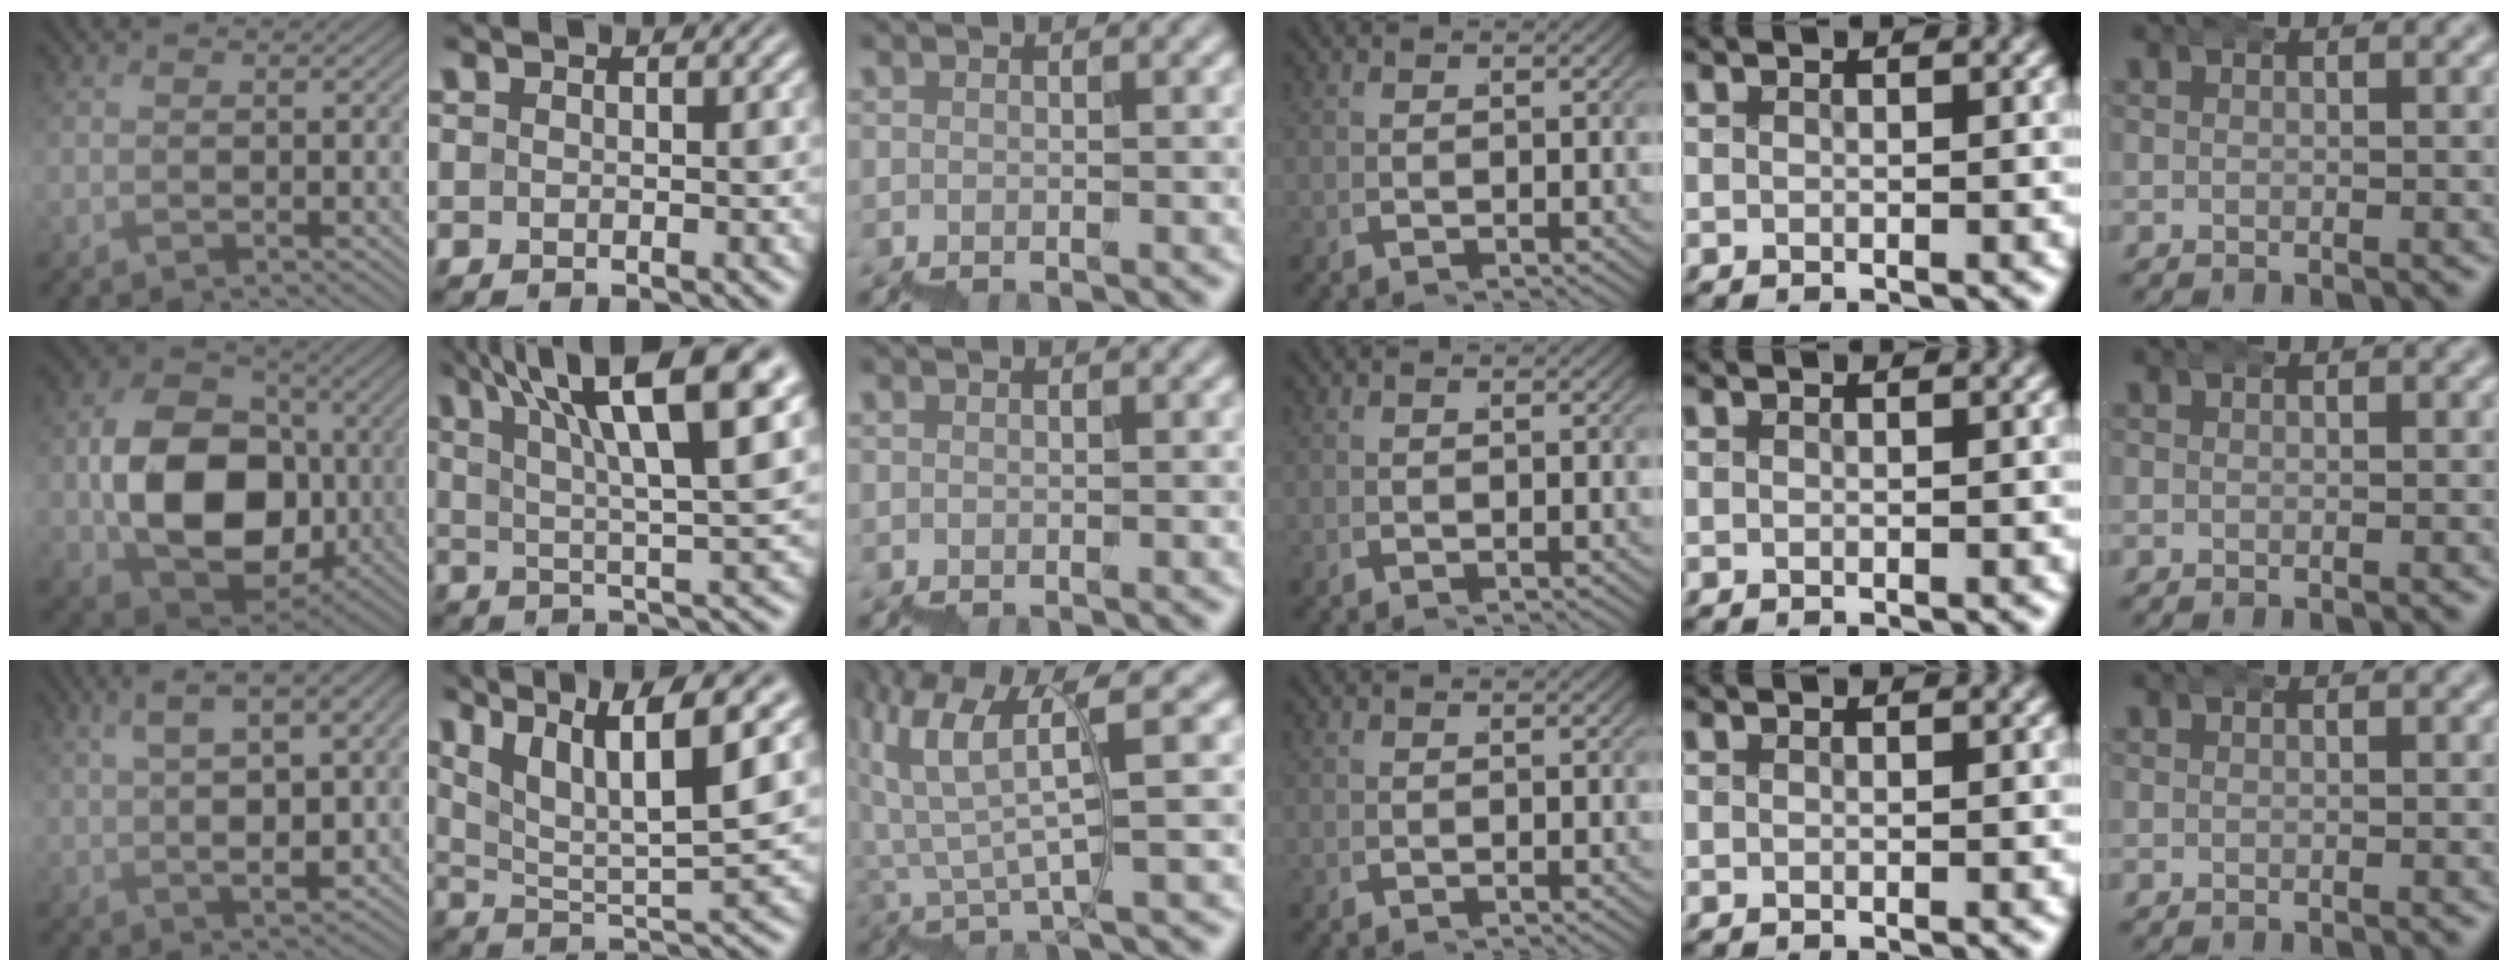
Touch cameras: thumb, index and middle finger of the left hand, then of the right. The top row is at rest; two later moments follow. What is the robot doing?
{"motion": "wrap", "object": "bubble wrap"}